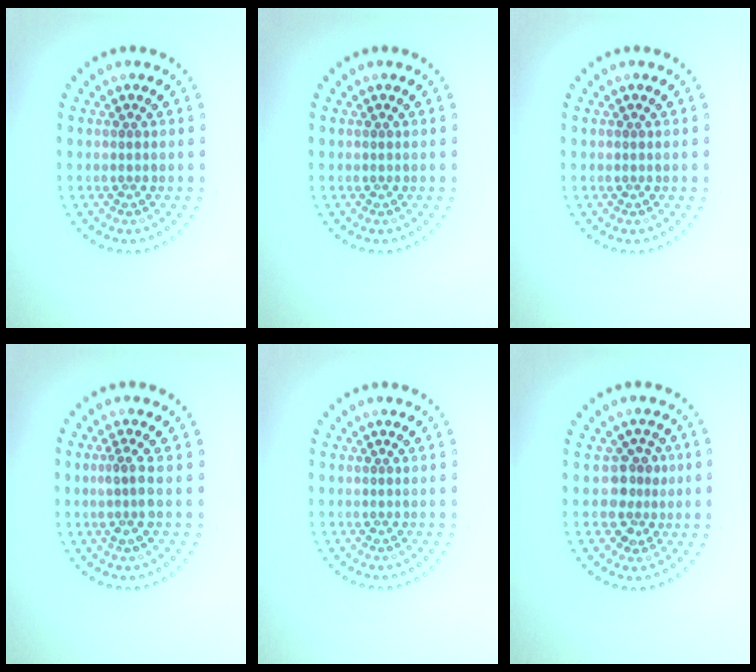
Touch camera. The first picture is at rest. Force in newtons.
{"total": 0.0}
{"total": 0.0}
{"total": 2.0, "press": 1.4, "slide": 1.3}
{"total": 0.0}
{"total": 2.8, "press": 2.4, "slide": 1.4}